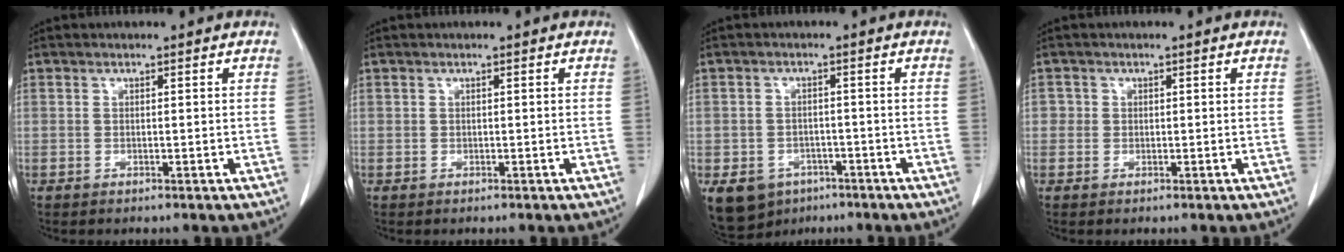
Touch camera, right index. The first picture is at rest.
{"total": 0.0}
{"total": 9.0, "force": [-5.3, 6.8, 2.6], "torque": [-0.054, 0.000, -0.071]}
{"total": 1.5, "force": [0.2, 1.5, 0.1], "torque": [0.012, 0.004, -0.001]}